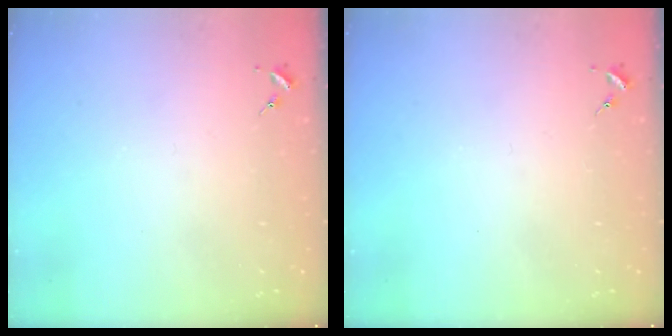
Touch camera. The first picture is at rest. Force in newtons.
{"total": 0.0}